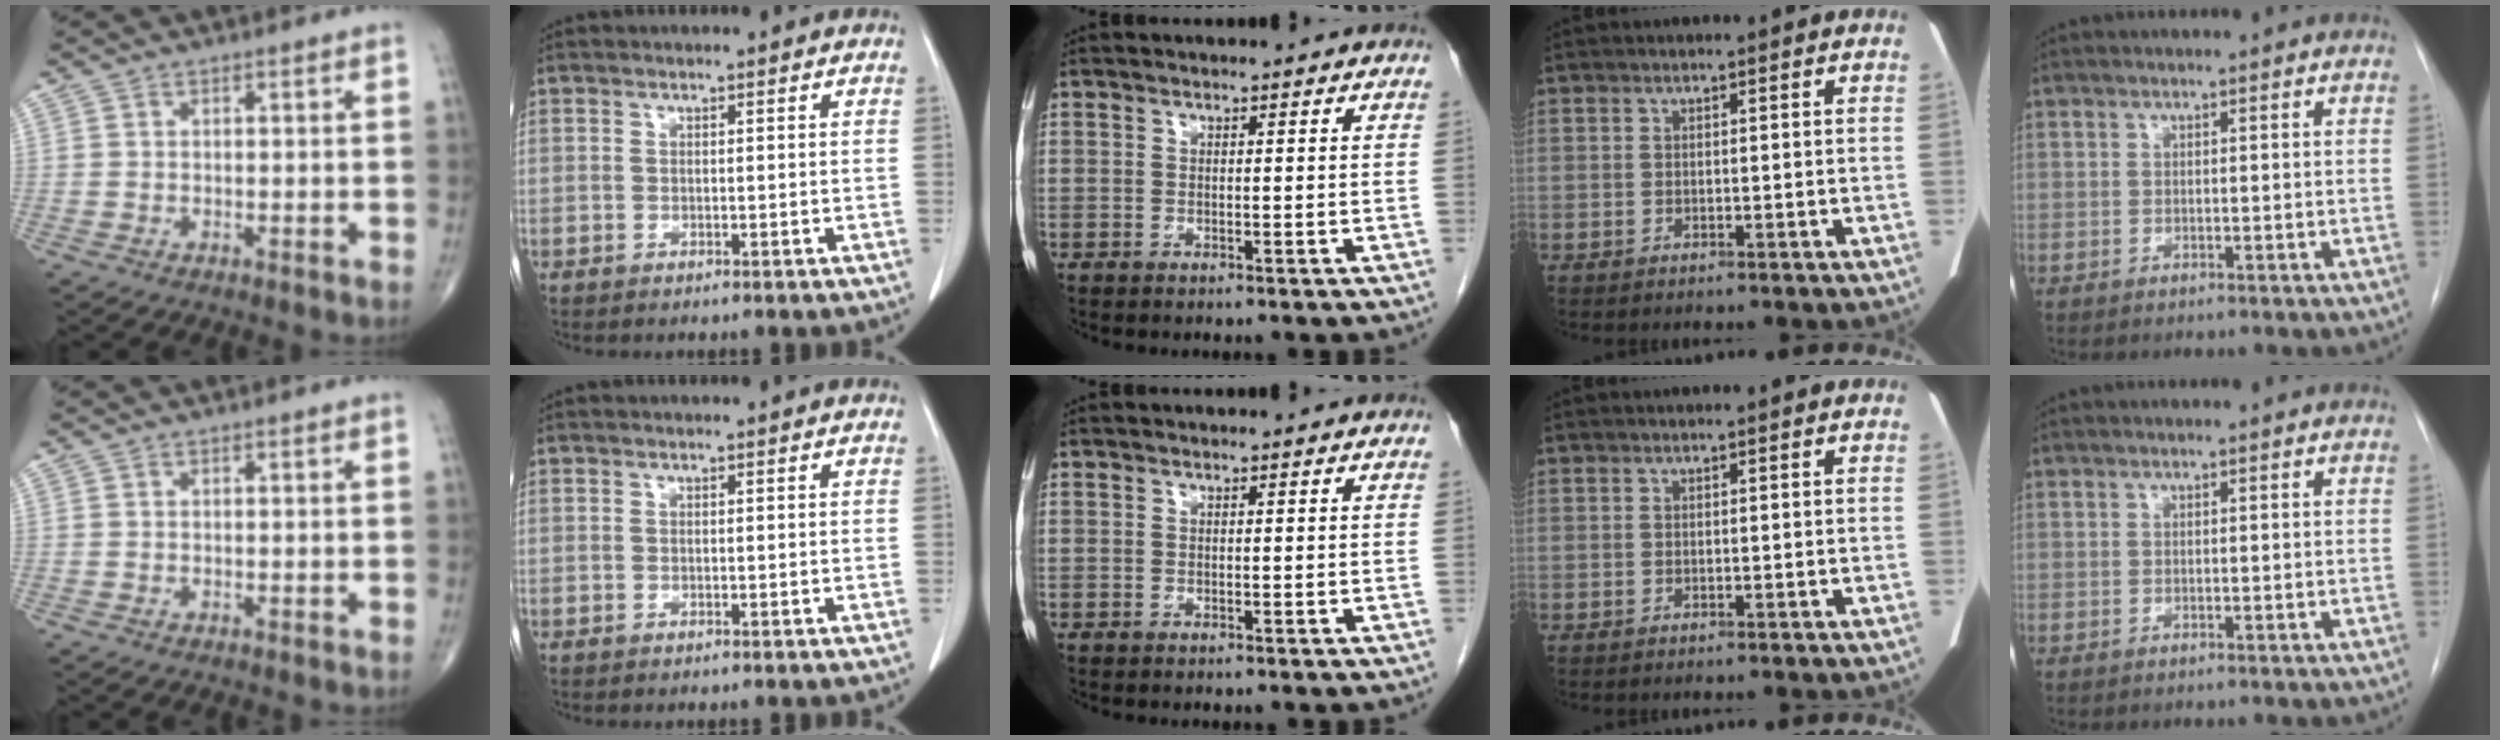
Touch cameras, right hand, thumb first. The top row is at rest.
{}